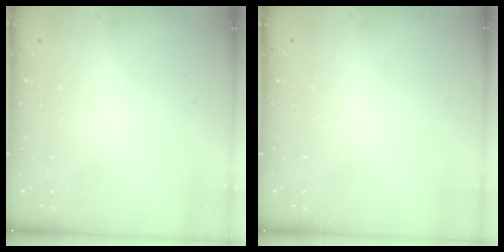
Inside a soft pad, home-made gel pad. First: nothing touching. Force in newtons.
{"total": 0.0}